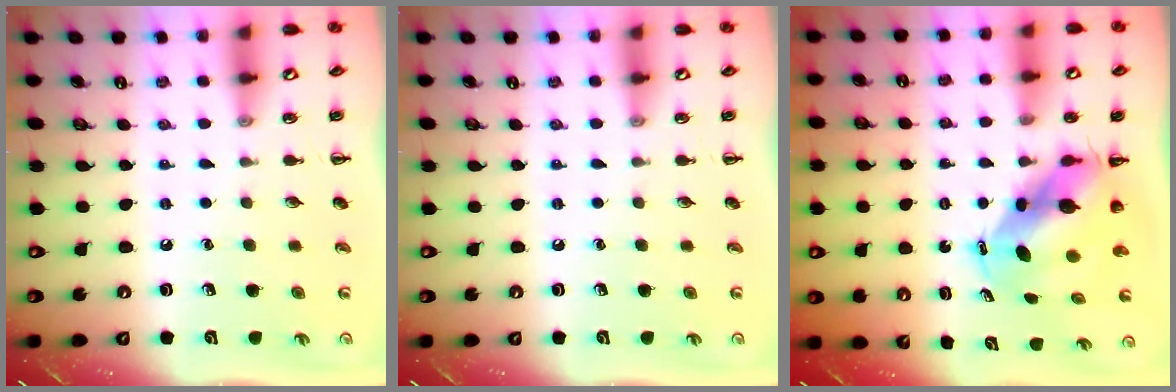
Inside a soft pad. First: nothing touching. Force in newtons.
{"total": 0.0}
{"total": 6.9, "press": 6.7, "slide": 1.9}